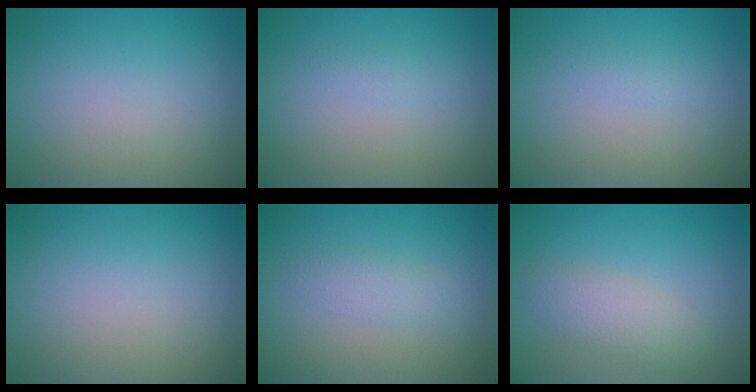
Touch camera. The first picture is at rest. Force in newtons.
{"total": 0.6, "press": 0.6, "slide": 0.0}
{"total": 0.6, "press": 0.6, "slide": 0.0}
{"total": 0.0}
{"total": 1.7, "press": 1.7, "slide": 0.0}
{"total": 2.8, "press": 2.8, "slide": 0.1}